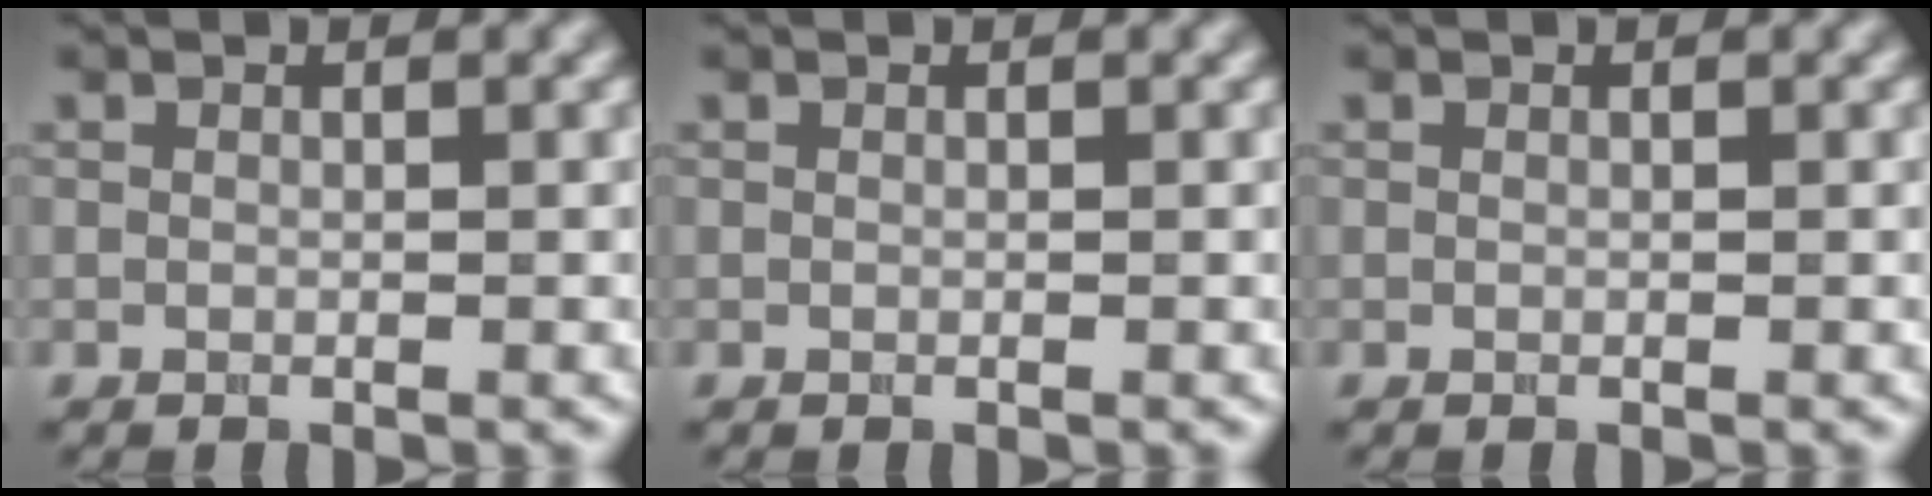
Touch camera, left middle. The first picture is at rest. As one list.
[{"total": 0.0}, {"total": 0.0}]